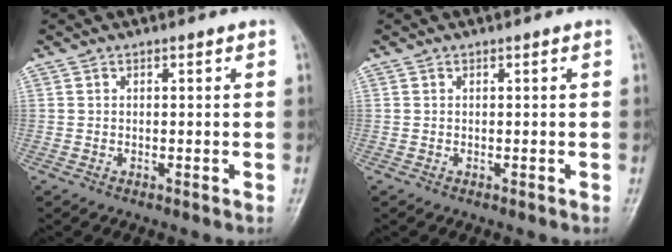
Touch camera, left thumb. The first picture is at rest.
{"total": 0.0}